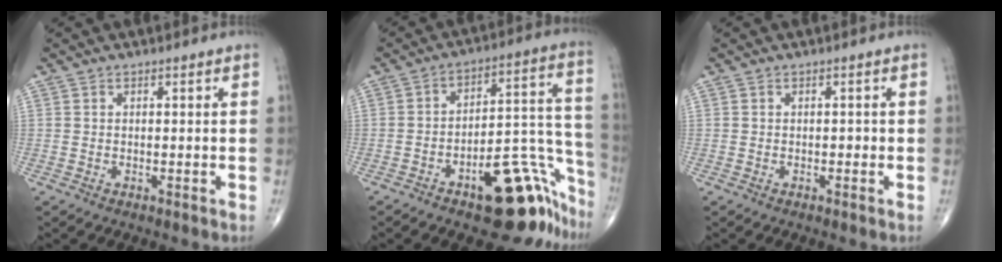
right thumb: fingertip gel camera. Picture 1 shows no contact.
{"total": 20.3, "force": [-12.0, 8.2, 14.2], "torque": [-0.084, 0.118, -0.160]}
{"total": 0.6, "force": [-0.2, 0.4, 0.4], "torque": [-0.001, 0.003, -0.007]}